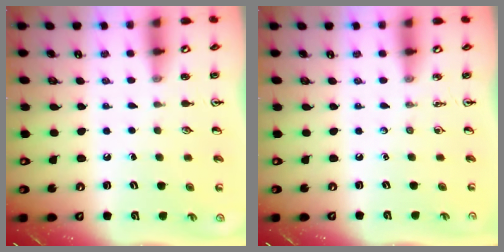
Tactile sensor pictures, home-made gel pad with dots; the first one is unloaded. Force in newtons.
{"total": 0.0}